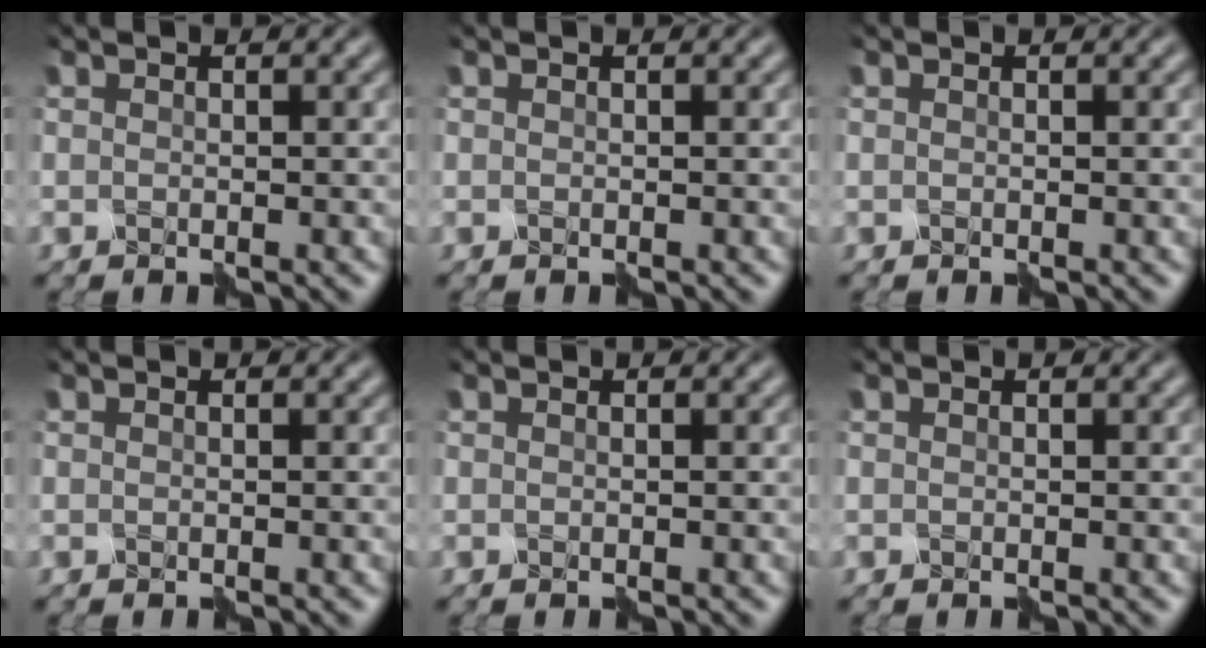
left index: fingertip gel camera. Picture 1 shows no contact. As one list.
[{"total": 0.0}, {"total": 0.0}, {"total": 0.0}, {"total": 0.0}, {"total": 0.0}]